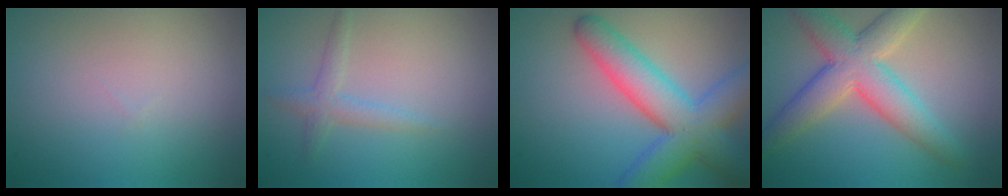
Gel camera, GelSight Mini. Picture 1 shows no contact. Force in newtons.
{"total": 1.7, "press": 1.7, "slide": 0.0}
{"total": 7.5, "press": 7.5, "slide": 0.2}
{"total": 6.9, "press": 6.9, "slide": 0.2}